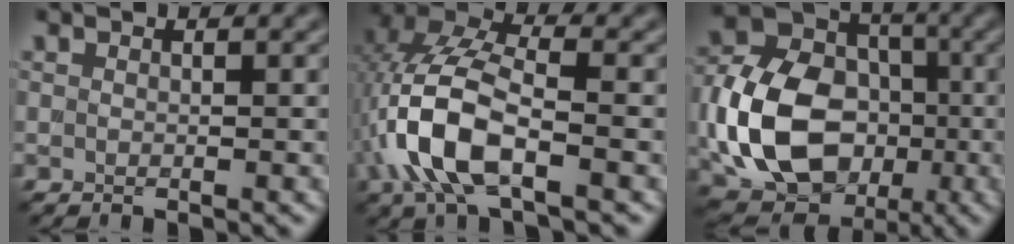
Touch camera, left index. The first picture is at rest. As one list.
[{"total": 8.7, "force": [-2.6, 3.8, 7.4], "torque": [-0.169, 0.014, -0.056]}, {"total": 14.1, "force": [-2.9, 10.6, 8.9], "torque": [-0.188, -0.012, -0.053]}]